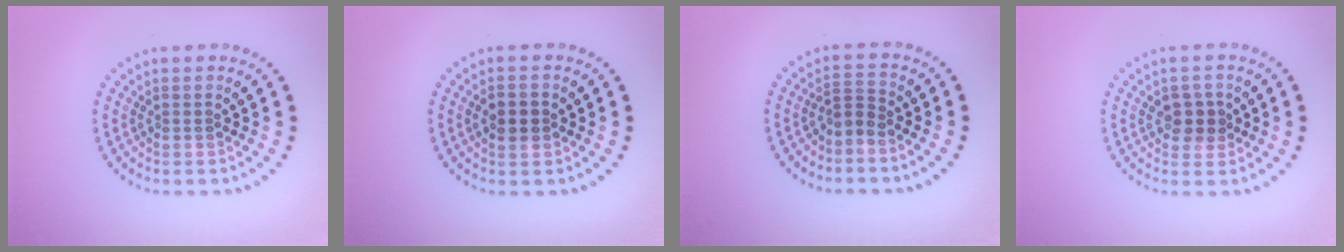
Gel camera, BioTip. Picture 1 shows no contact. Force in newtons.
{"total": 2.5, "press": 2.5, "slide": 0.2}
{"total": 1.7, "press": 1.2, "slide": 1.1}
{"total": 2.3, "press": 2.1, "slide": 0.8}